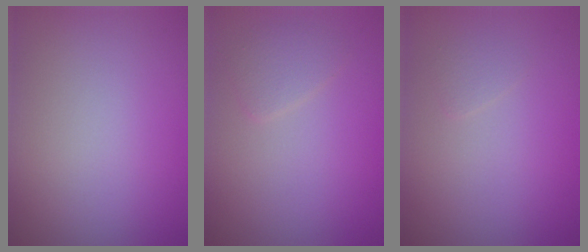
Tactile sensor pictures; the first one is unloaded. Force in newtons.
{"total": 1.5, "press": 1.5, "slide": 0.1}
{"total": 0.7, "press": 0.7, "slide": 0.1}